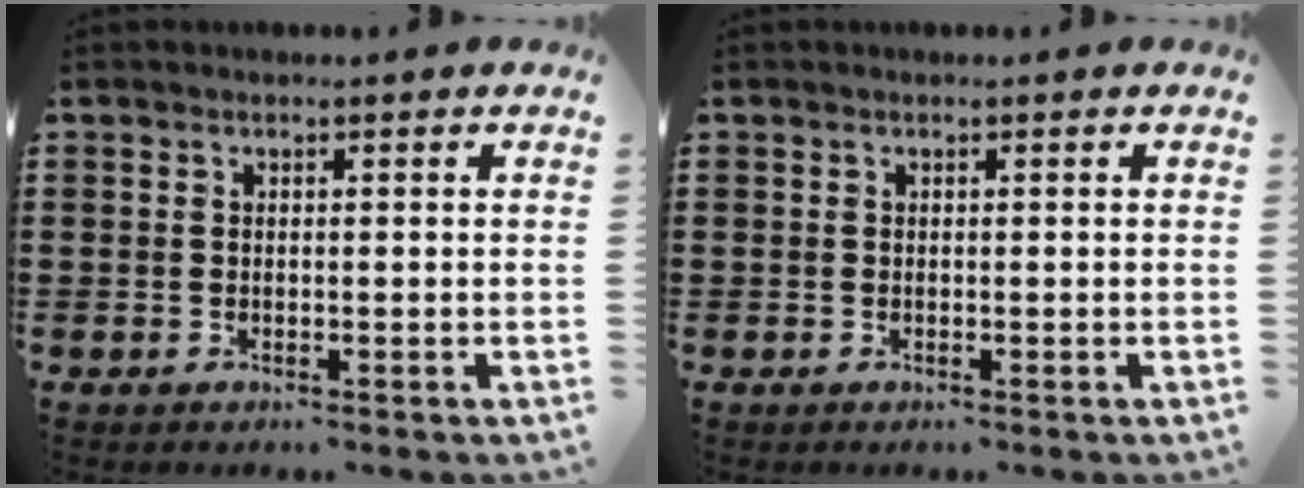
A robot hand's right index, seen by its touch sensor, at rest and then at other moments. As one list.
[{"total": 0.0}]